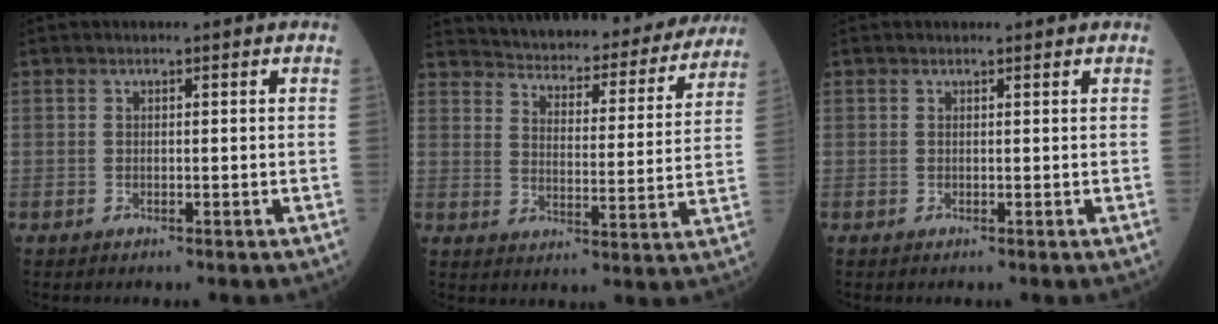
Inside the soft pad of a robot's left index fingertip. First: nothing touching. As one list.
[{"total": 25.8, "force": [24.1, 5.5, 7.5], "torque": [-0.111, -0.045, 0.297]}, {"total": 1.1, "force": [1.0, 0.0, 0.2], "torque": [-0.013, 0.002, 0.013]}]